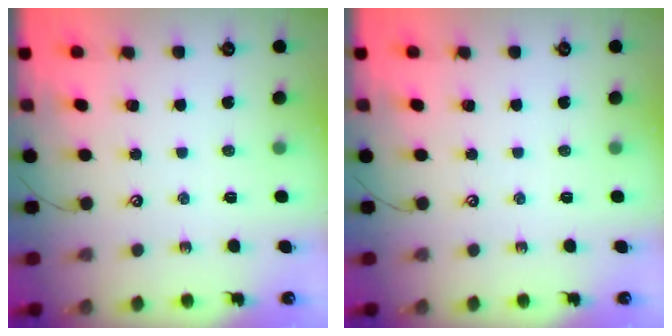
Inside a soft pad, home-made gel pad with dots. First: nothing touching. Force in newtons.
{"total": 0.0}